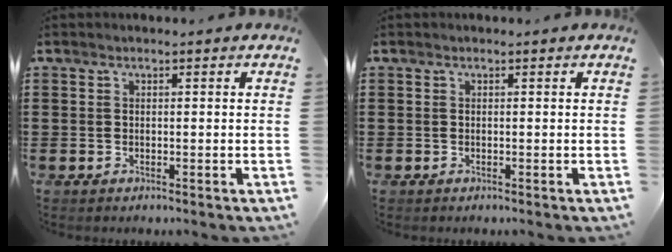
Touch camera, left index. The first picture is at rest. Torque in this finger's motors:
{"motor_torque": [-0.01, -0.01, 0.00, 0.00]}